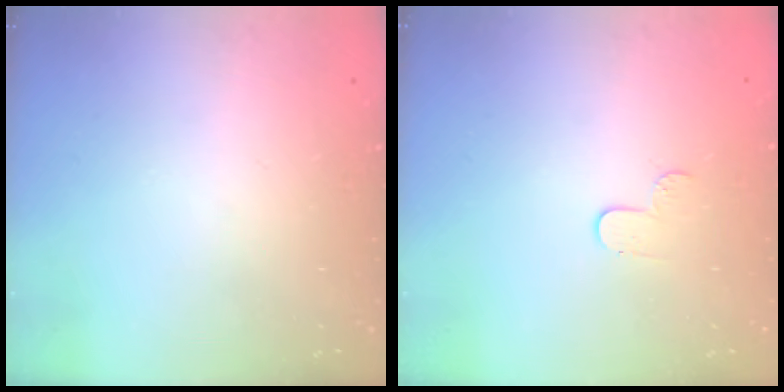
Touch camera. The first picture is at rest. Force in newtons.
{"total": 4.3, "press": 4.2, "slide": 0.5}